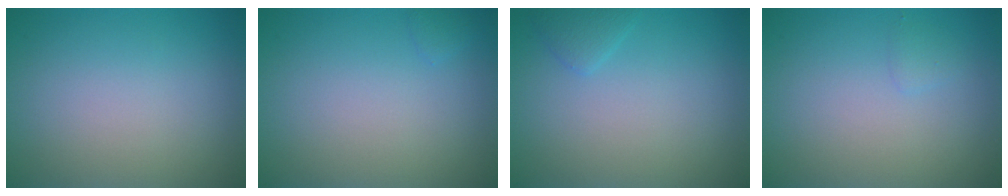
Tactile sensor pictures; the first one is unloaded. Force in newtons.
{"total": 0.5, "press": 0.5, "slide": 0.0}
{"total": 1.1, "press": 1.1, "slide": 0.1}
{"total": 0.7, "press": 0.7, "slide": 0.0}